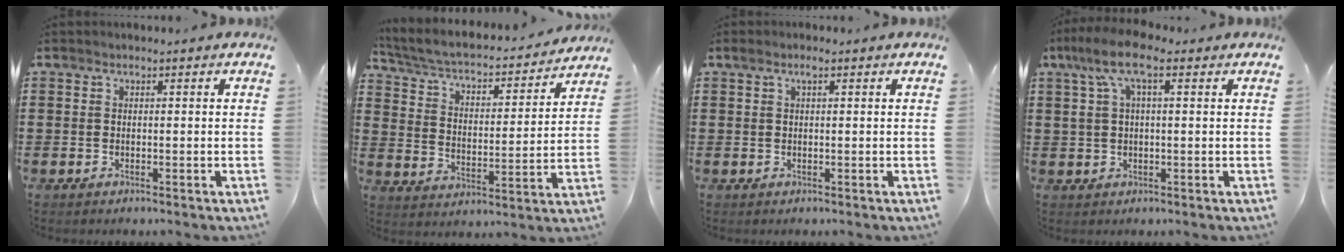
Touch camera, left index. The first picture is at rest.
{"total": 3.8, "force": [3.1, 0.9, 1.9], "torque": [-0.054, -0.030, 0.044]}
{"total": 1.3, "force": [0.5, 0.3, 1.1], "torque": [-0.022, 0.003, 0.007]}
{"total": 7.4, "force": [2.9, 2.4, 6.4], "torque": [-0.141, 0.006, 0.045]}